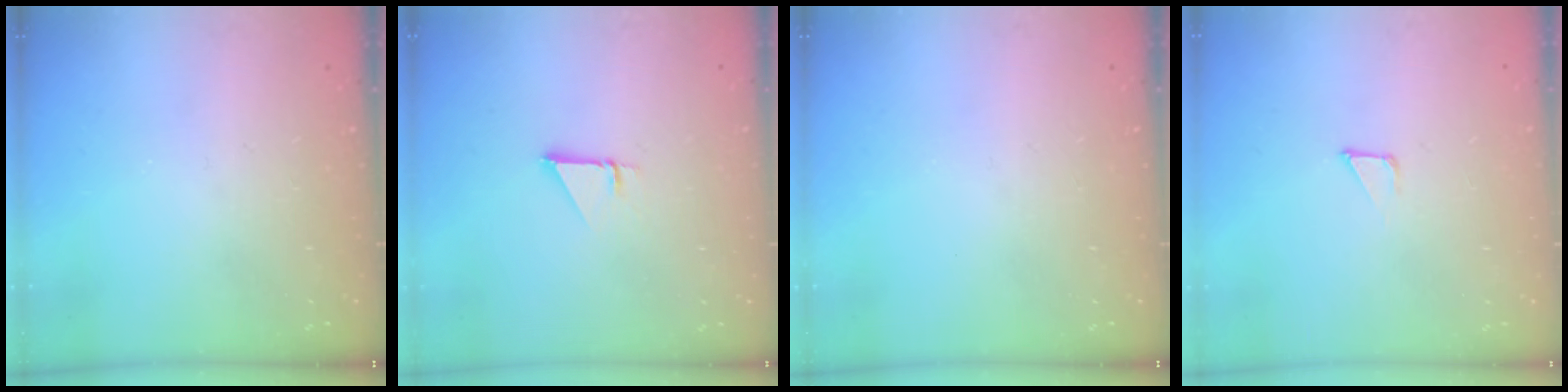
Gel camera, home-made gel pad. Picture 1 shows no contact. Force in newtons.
{"total": 1.0, "press": 1.0, "slide": 0.1}
{"total": 0.0}
{"total": 1.7, "press": 1.7, "slide": 0.0}